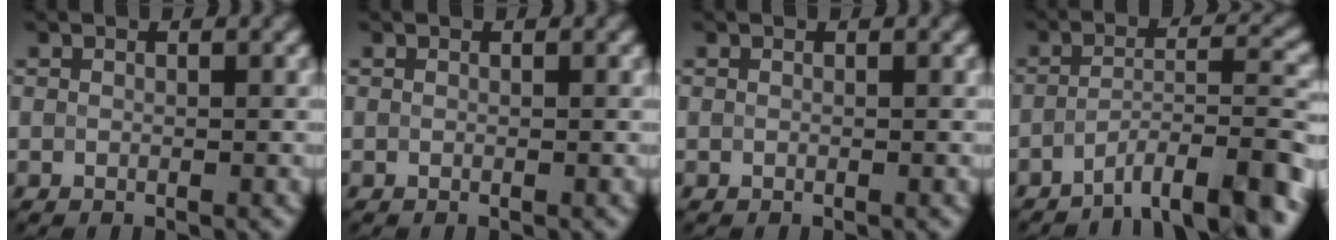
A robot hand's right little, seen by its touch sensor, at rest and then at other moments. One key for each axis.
{"total": 0.0}
{"total": 0.0}
{"total": 7.7, "fx": -5.2, "fy": 1.8, "fz": 5.4, "tx": -0.080, "ty": 0.007, "tz": -0.088}